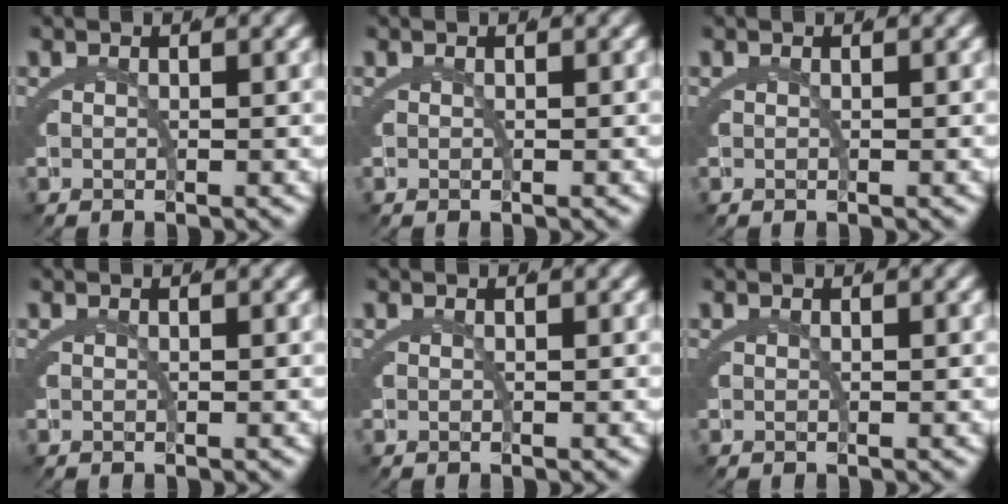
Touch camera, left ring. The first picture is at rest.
{"total": 0.0}
{"total": 0.0}
{"total": 0.0}
{"total": 0.0}
{"total": 0.0}